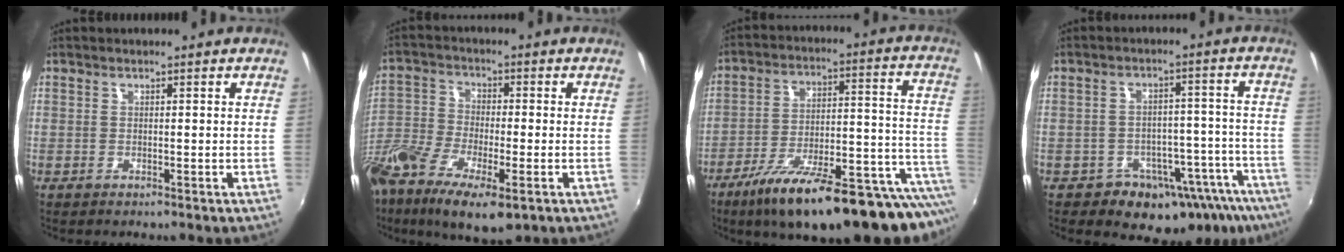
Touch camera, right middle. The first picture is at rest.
{"total": 17.1, "force": [-9.7, 6.4, 12.5], "torque": [-0.271, -0.053, -0.195]}
{"total": 27.0, "force": [-20.5, 4.2, 17.1], "torque": [-0.222, -0.048, -0.297]}
{"total": 14.0, "force": [-8.9, 9.0, 6.0], "torque": [-0.090, 0.020, -0.092]}